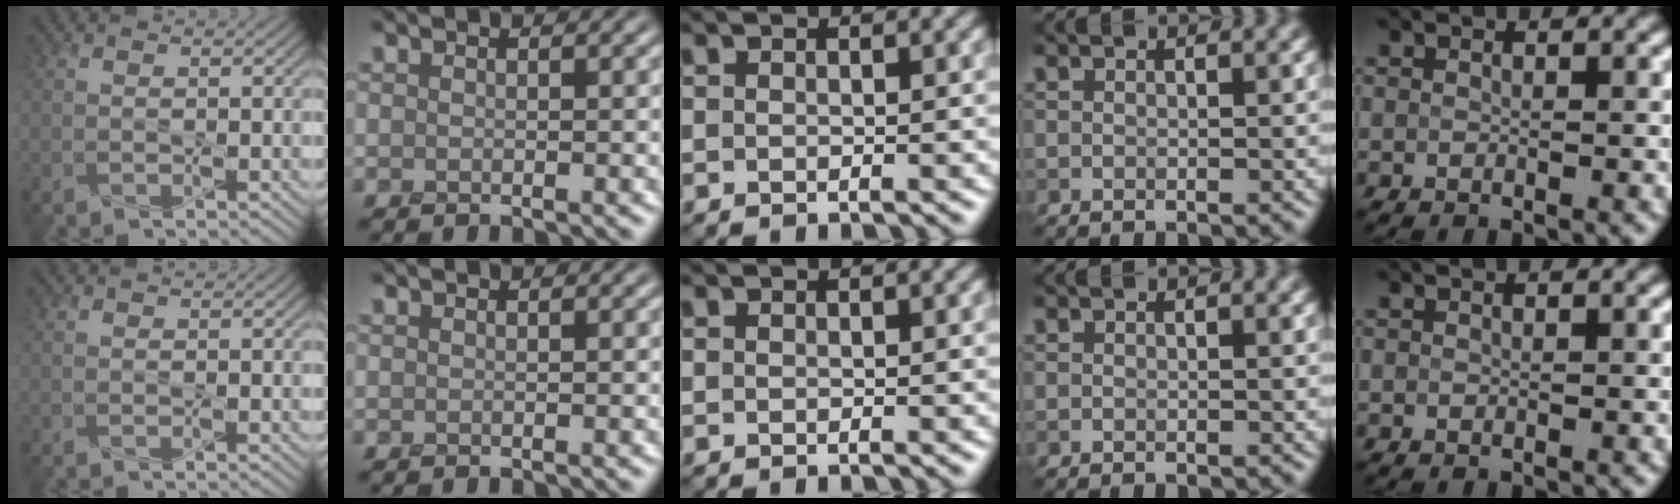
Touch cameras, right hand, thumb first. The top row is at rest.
{}